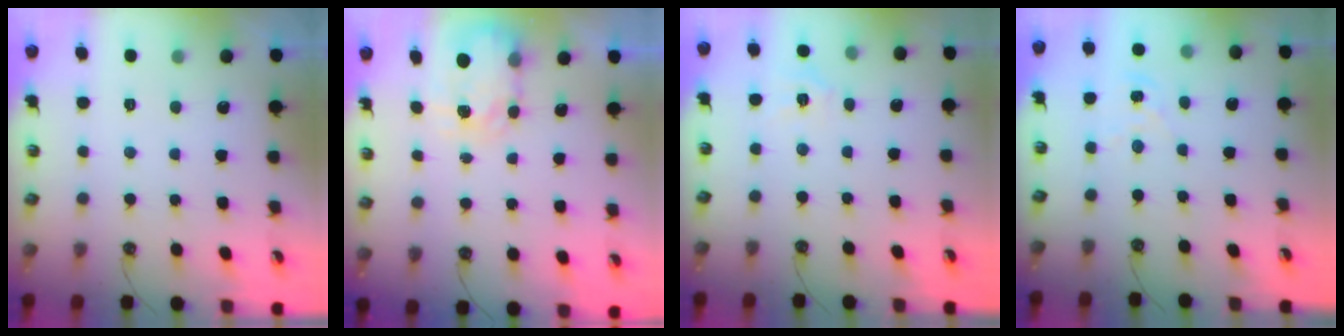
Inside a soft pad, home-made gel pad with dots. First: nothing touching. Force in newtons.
{"total": 5.0, "press": 5.0, "slide": 0.3}
{"total": 3.5, "press": 3.4, "slide": 0.5}
{"total": 1.4, "press": 1.4, "slide": 0.2}